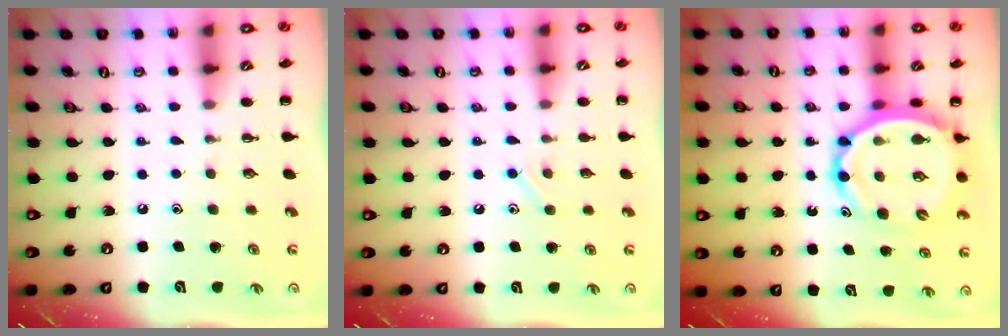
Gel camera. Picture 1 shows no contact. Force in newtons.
{"total": 4.9, "press": 4.8, "slide": 0.9}
{"total": 13.0, "press": 12.3, "slide": 4.3}